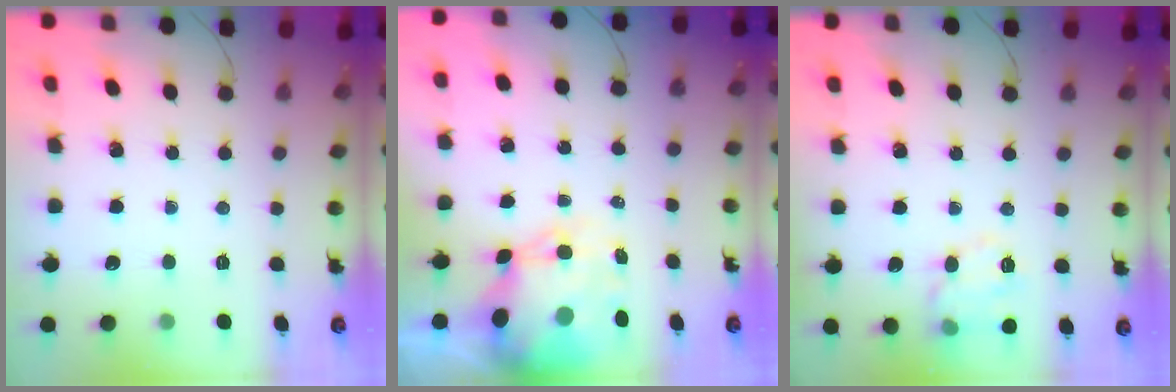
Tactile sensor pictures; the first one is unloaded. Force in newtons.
{"total": 11.4, "press": 11.1, "slide": 2.7}
{"total": 12.2, "press": 12.2, "slide": 0.3}